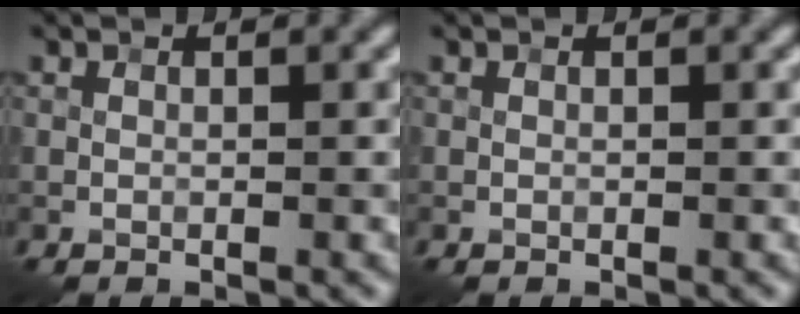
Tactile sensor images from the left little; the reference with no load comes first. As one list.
[{"total": 0.0}]